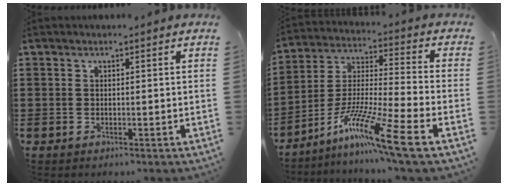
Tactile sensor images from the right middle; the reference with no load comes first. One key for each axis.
{"total": 12.5, "fx": -8.6, "fy": 0.2, "fz": 9.0, "tx": -0.186, "ty": -0.009, "tz": -0.173}